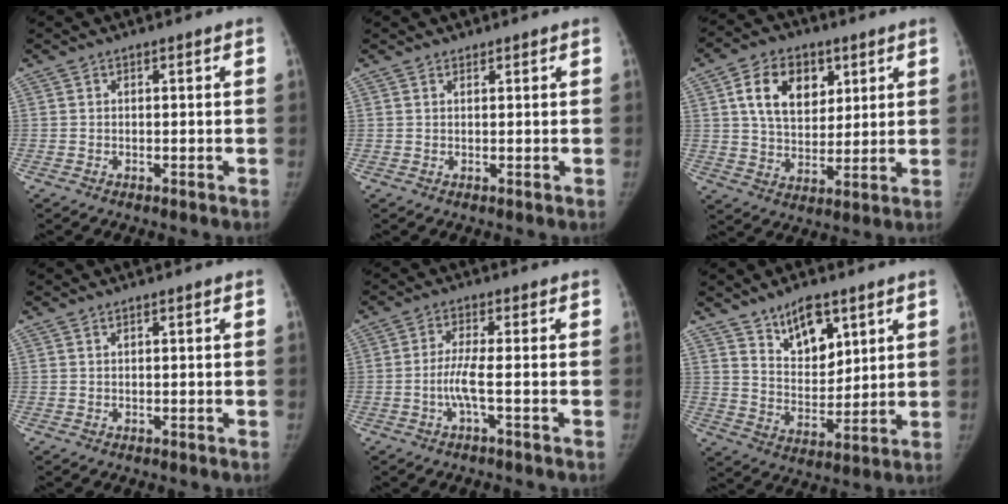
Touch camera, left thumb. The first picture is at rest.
{"total": 0.7, "force": [0.6, 0.4, 0.0], "torque": [0.004, -0.004, 0.007]}
{"total": 12.8, "force": [5.0, 8.8, 7.9], "torque": [-0.096, -0.016, 0.089]}
{"total": 0.0}
{"total": 3.9, "force": [-1.2, -0.3, 3.7], "torque": [-0.091, 0.006, -0.026]}
{"total": 10.6, "force": [6.6, 5.5, 6.2], "torque": [-0.072, -0.051, 0.123]}